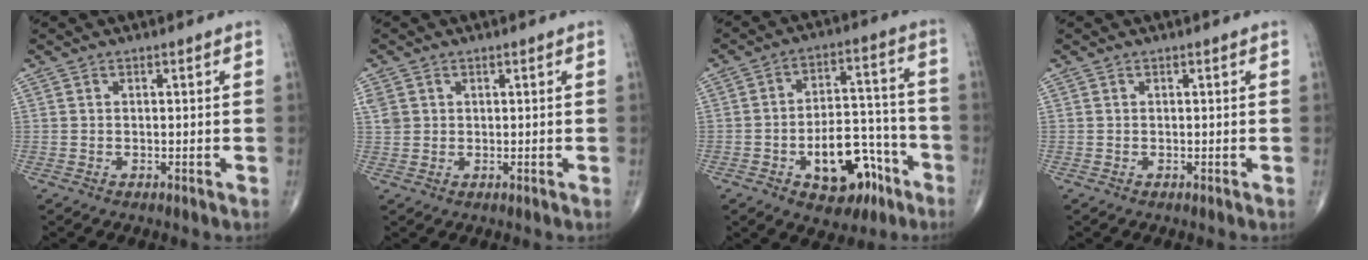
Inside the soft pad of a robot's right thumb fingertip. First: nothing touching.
{"total": 2.7, "force": [0.8, 2.3, 1.2], "torque": [-0.023, 0.003, 0.023]}
{"total": 15.1, "force": [-7.0, 8.4, 10.4], "torque": [-0.116, 0.057, -0.094]}
{"total": 0.0}